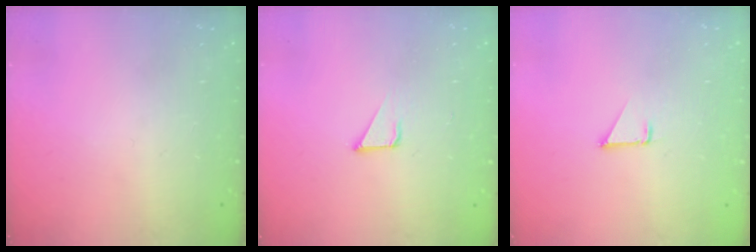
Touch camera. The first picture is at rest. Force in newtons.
{"total": 2.1, "press": 2.1, "slide": 0.1}
{"total": 1.3, "press": 1.3, "slide": 0.1}